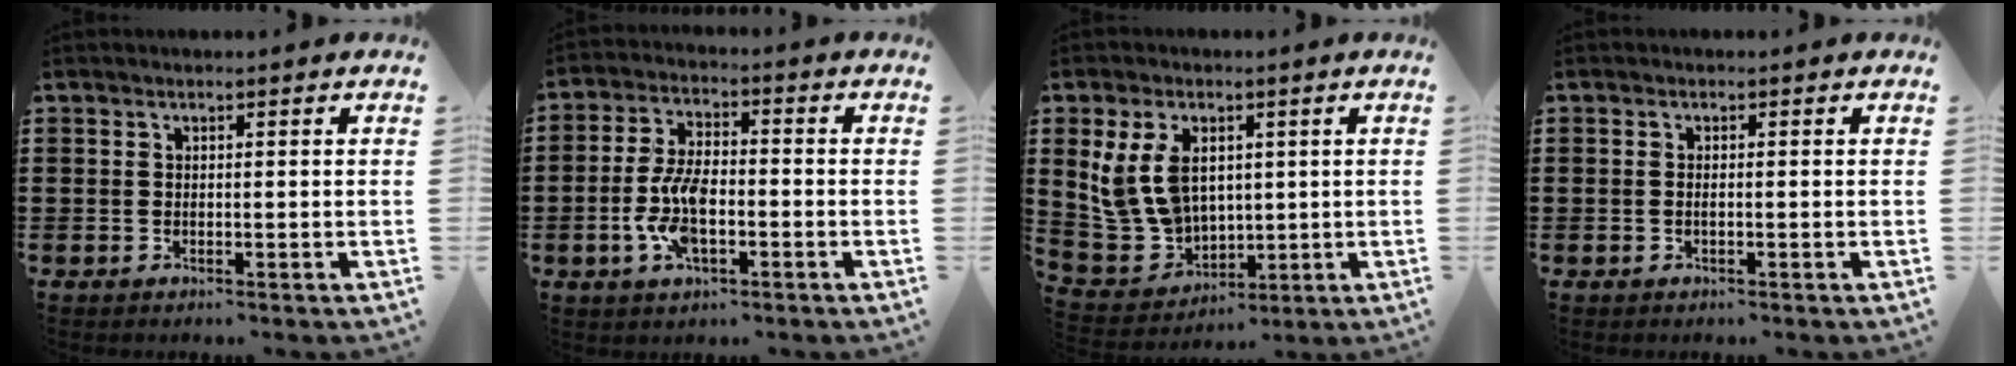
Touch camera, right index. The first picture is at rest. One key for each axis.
{"total": 8.1, "fx": -2.2, "fy": 3.8, "fz": 6.8, "tx": -0.158, "ty": 0.000, "tz": -0.048}
{"total": 11.0, "fx": 2.9, "fy": 7.7, "fz": 7.3, "tx": -0.188, "ty": 0.011, "tz": 0.055}
{"total": 0.6, "fx": -0.2, "fy": 0.1, "fz": 0.6, "tx": -0.012, "ty": -0.004, "tz": -0.002}